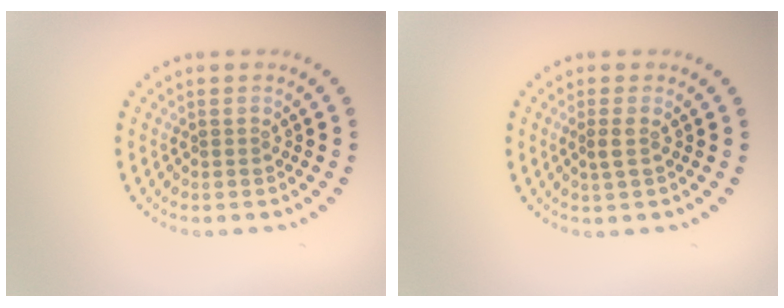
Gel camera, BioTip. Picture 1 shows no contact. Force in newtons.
{"total": 1.0, "press": 0.9, "slide": 0.5}